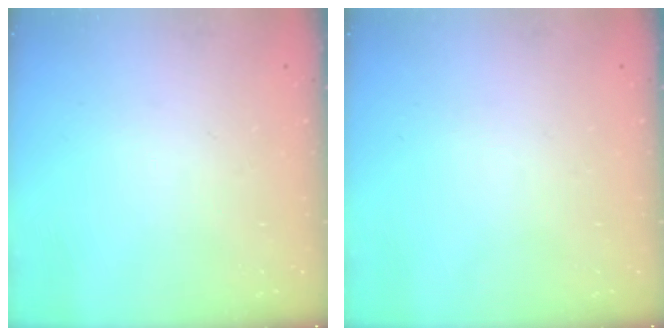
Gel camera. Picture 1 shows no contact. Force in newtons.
{"total": 0.0}